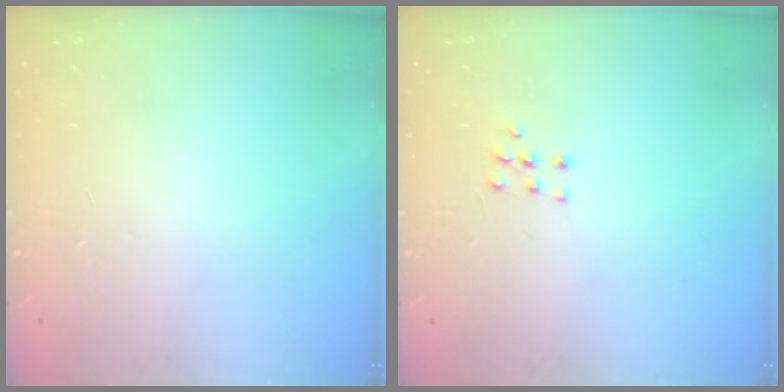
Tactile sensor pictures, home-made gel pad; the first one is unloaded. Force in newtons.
{"total": 4.6, "press": 4.5, "slide": 0.5}